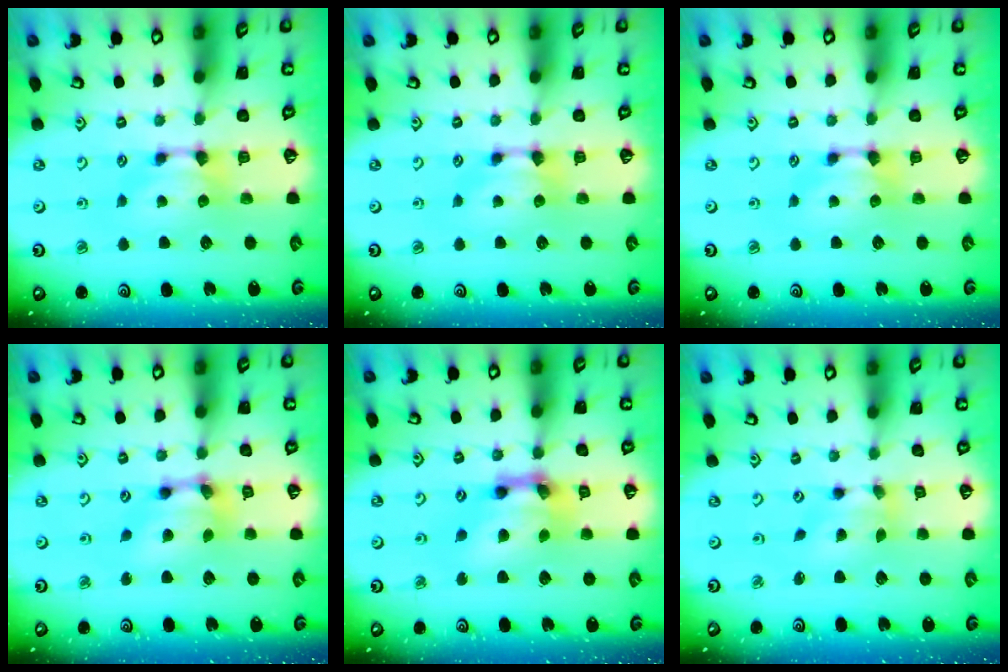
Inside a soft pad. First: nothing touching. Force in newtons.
{"total": 0.0}
{"total": 0.0}
{"total": 5.3, "press": 4.7, "slide": 2.4}
{"total": 8.4, "press": 7.6, "slide": 3.4}
{"total": 2.7, "press": 2.3, "slide": 1.4}